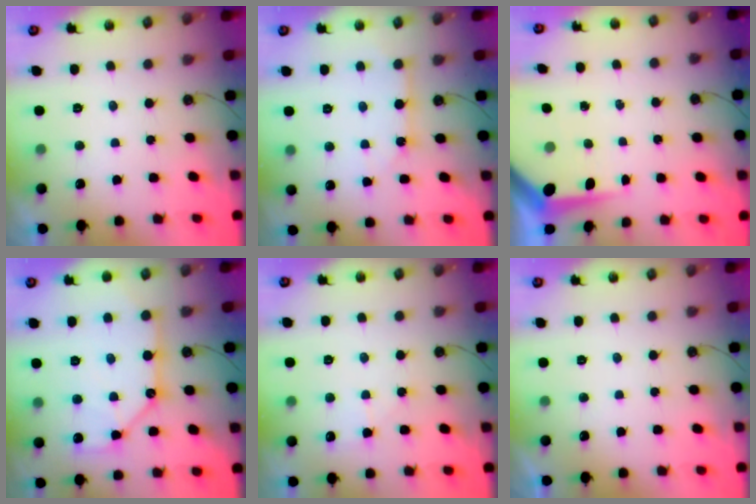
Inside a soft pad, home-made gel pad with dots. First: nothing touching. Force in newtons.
{"total": 5.8, "press": 5.8, "slide": 0.5}
{"total": 5.4, "press": 5.4, "slide": 0.6}
{"total": 13.7, "press": 13.6, "slide": 1.6}
{"total": 4.8, "press": 4.7, "slide": 0.7}
{"total": 0.0}